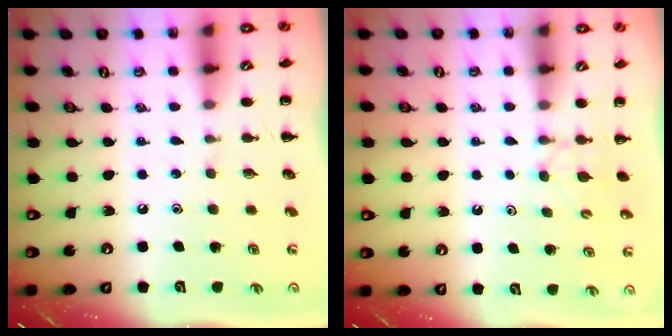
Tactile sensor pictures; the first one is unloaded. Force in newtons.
{"total": 2.6, "press": 2.4, "slide": 1.1}